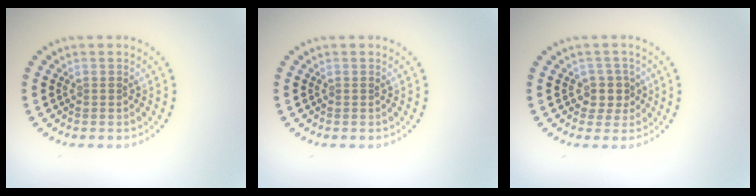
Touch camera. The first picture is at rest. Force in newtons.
{"total": 0.0}
{"total": 2.2, "press": 1.9, "slide": 1.2}